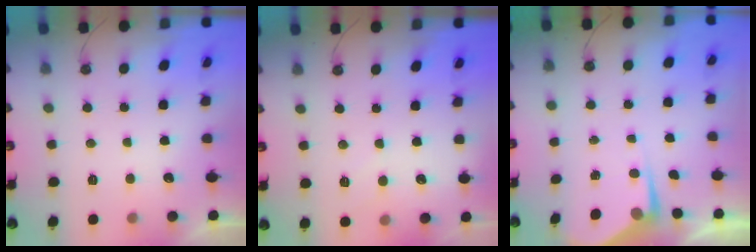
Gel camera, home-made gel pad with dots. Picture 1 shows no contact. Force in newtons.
{"total": 5.1, "press": 5.0, "slide": 0.7}
{"total": 4.9, "press": 4.9, "slide": 0.2}